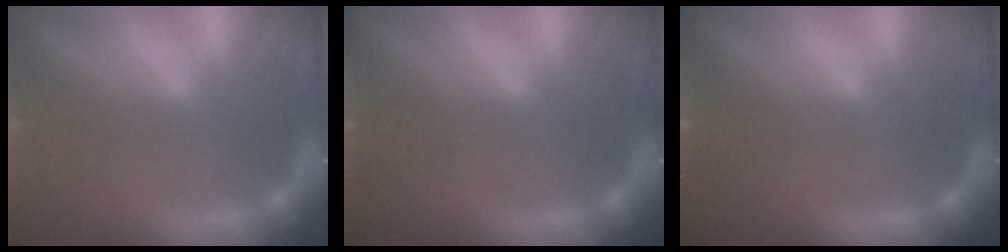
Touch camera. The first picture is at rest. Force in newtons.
{"total": 2.9}
{"total": 8.5}